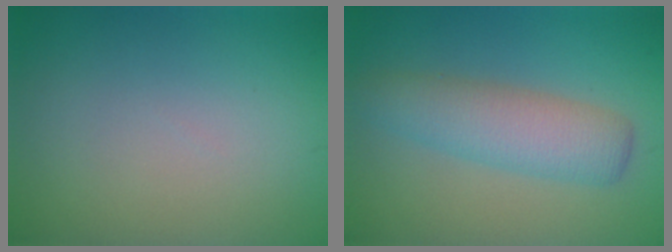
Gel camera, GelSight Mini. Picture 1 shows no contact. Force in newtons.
{"total": 4.5, "press": 4.5, "slide": 0.1}